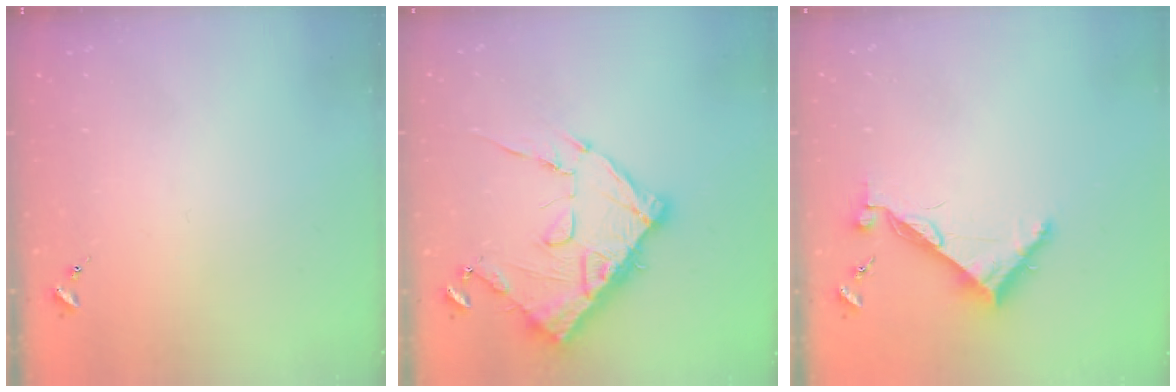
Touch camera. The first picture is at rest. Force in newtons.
{"total": 15.0, "press": 14.9, "slide": 1.5}
{"total": 7.3, "press": 7.3, "slide": 0.6}